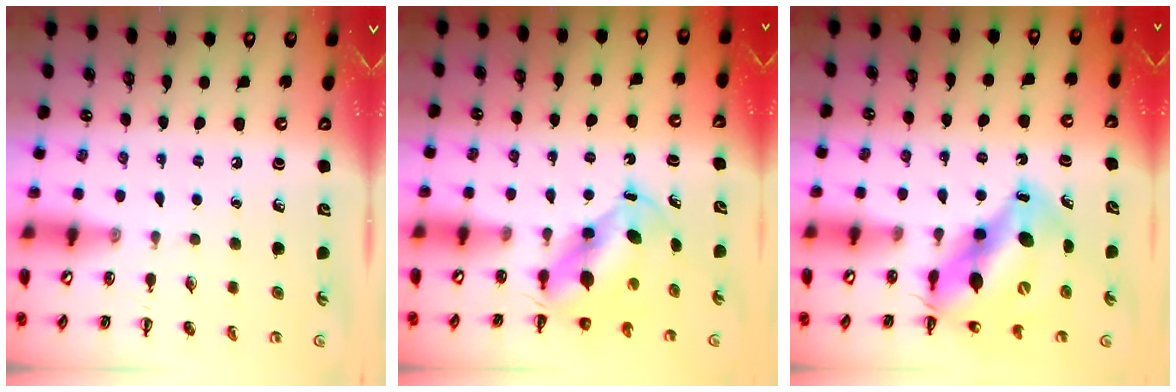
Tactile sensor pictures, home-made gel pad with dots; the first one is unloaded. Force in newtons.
{"total": 5.7, "press": 5.5, "slide": 1.7}
{"total": 12.6, "press": 12.2, "slide": 2.8}